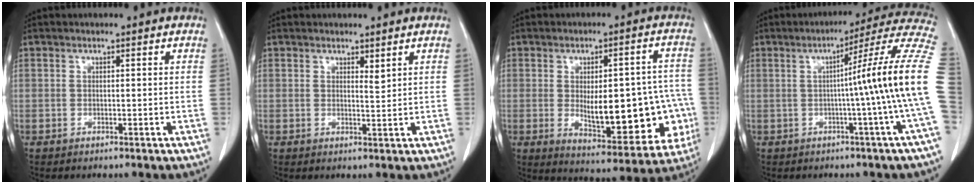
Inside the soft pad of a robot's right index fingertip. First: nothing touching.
{"total": 1.3, "force": [0.9, 0.2, 0.9], "torque": [-0.017, -0.009, 0.016]}
{"total": 18.6, "force": [-2.9, 7.0, 17.0], "torque": [-0.182, 0.024, -0.006]}
{"total": 15.5, "force": [-1.1, -2.8, 15.2], "torque": [-0.183, 0.014, -0.027]}